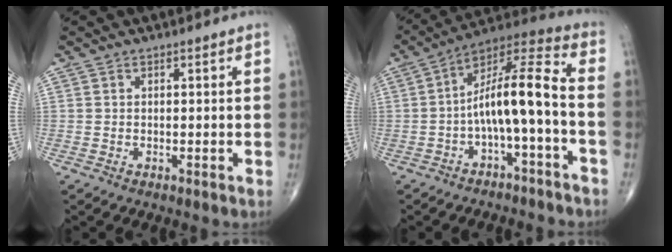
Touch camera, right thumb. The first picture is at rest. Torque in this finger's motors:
{"motor_torque": [0.36, 0.18, 1.38, -0.32, 0.34]}